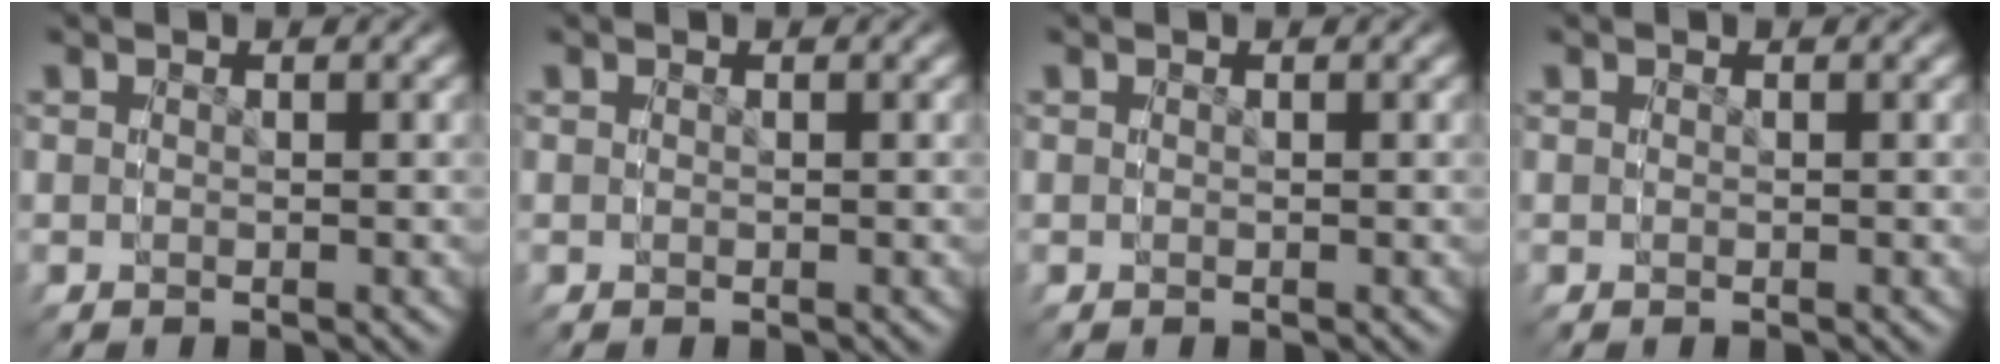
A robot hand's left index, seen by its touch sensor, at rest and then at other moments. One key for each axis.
{"total": 0.0}
{"total": 0.0}
{"total": 0.0}